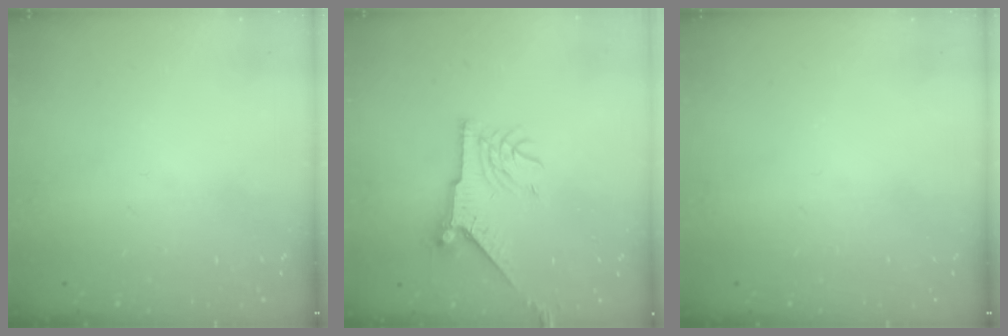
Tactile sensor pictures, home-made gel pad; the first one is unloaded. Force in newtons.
{"total": 9.2, "press": 9.2, "slide": 0.2}
{"total": 0.0}